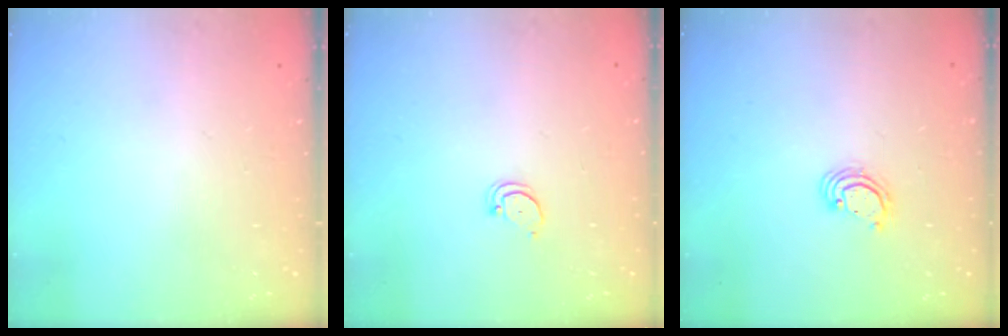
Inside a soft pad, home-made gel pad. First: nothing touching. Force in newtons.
{"total": 2.5, "press": 2.5, "slide": 0.2}
{"total": 2.6, "press": 2.6, "slide": 0.1}